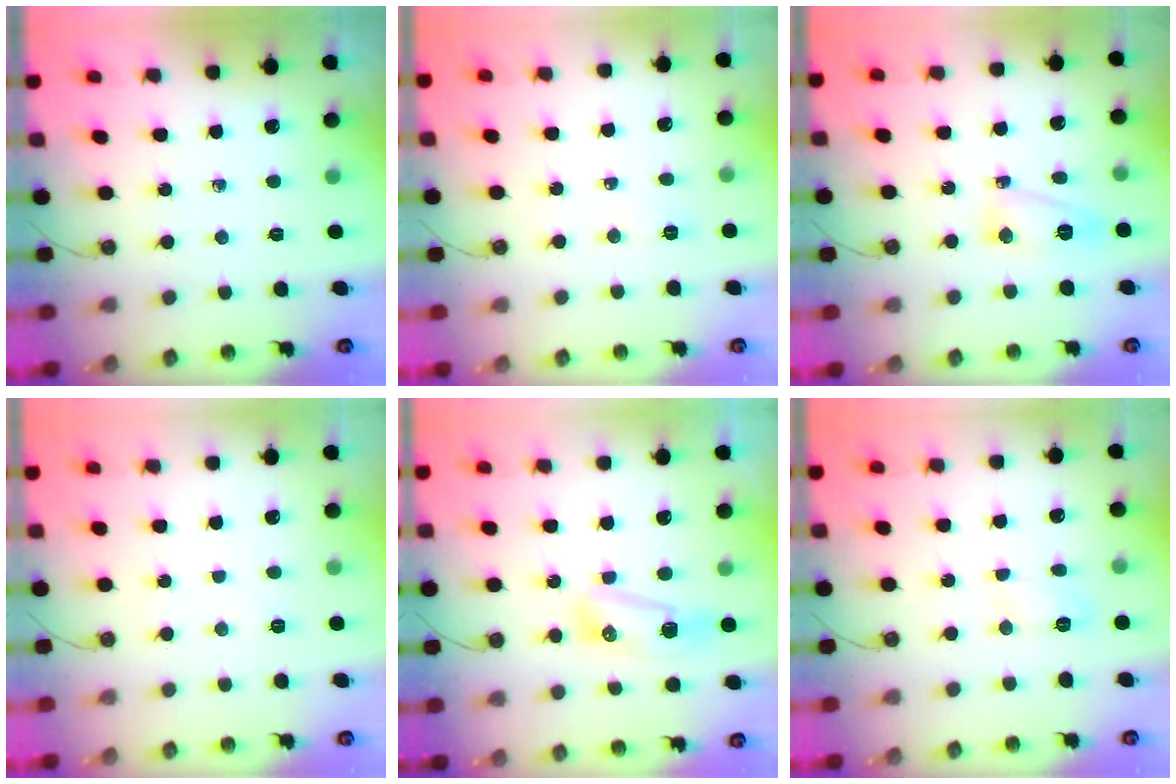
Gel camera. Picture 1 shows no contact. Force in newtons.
{"total": 4.4, "press": 4.1, "slide": 1.6}
{"total": 6.7, "press": 6.6, "slide": 0.8}
{"total": 9.9, "press": 3.3, "slide": 9.3}
{"total": 8.6, "press": 8.4, "slide": 1.9}
{"total": 4.4, "press": 4.4, "slide": 0.4}